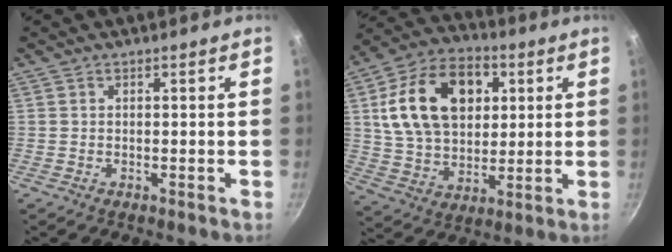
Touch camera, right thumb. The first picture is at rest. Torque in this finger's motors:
{"motor_torque": [-0.24, 3.13, 1.11, 0.00, 0.17]}